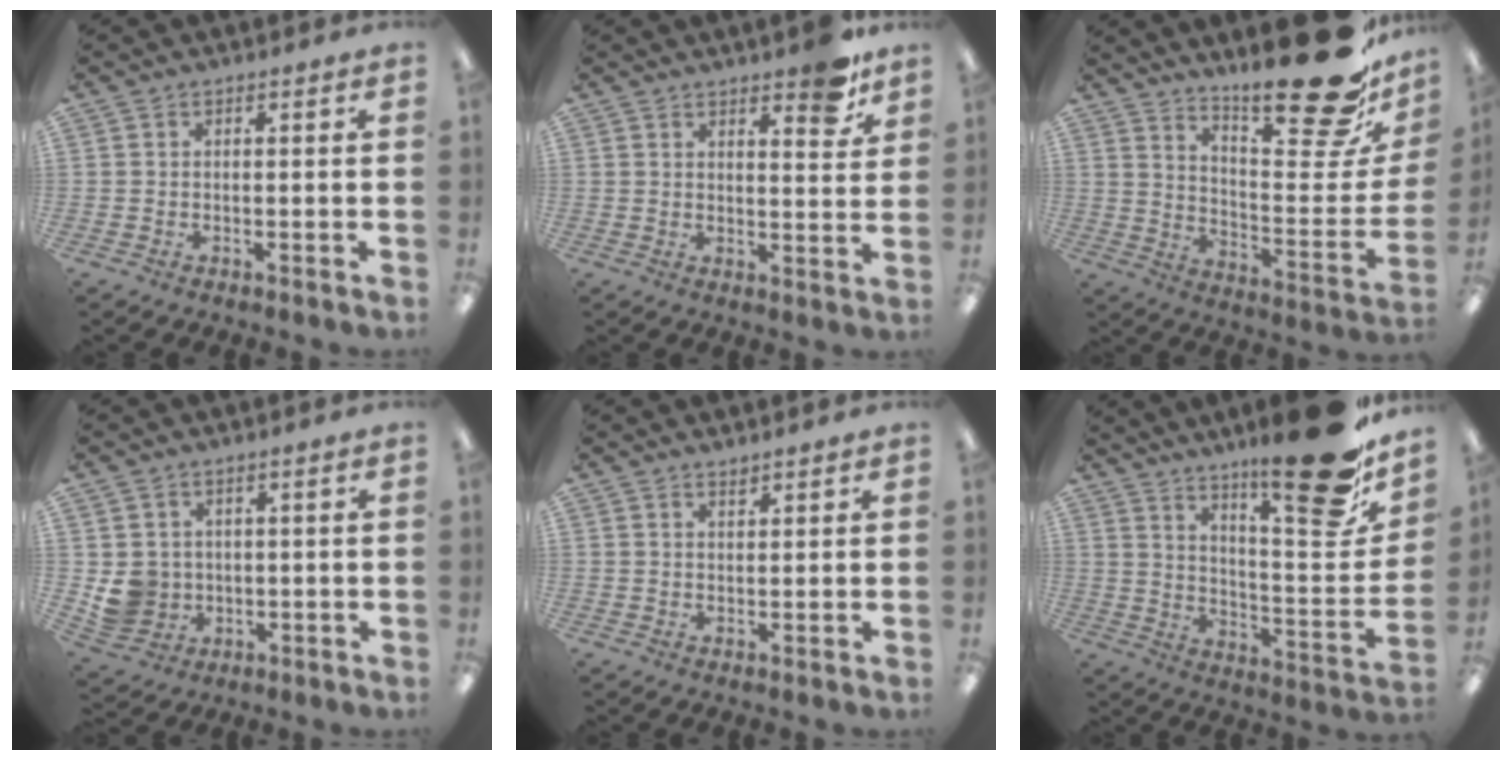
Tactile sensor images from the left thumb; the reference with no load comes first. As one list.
[{"total": 7.4, "force": [5.7, 2.4, 4.1], "torque": [-0.039, -0.036, 0.091]}, {"total": 24.5, "force": [18.3, 6.3, 15.0], "torque": [-0.188, -0.134, 0.293]}, {"total": 6.2, "force": [0.8, 6.0, 1.3], "torque": [-0.037, 0.003, 0.021]}, {"total": 1.4, "force": [1.3, 0.2, 0.3], "torque": [-0.007, -0.002, 0.025]}, {"total": 22.3, "force": [16.9, 4.9, 13.6], "torque": [-0.175, -0.131, 0.267]}]